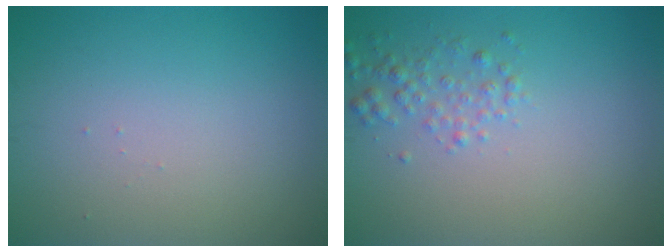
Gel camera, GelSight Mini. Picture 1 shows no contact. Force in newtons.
{"total": 1.8, "press": 1.8, "slide": 0.1}